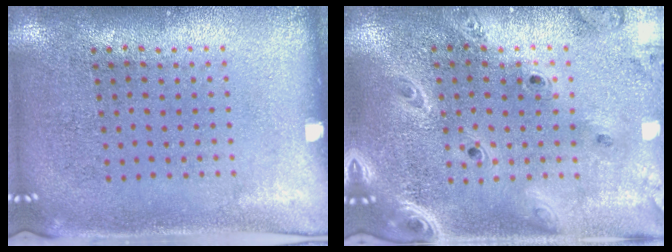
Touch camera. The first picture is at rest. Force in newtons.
{"total": 2.7, "press": 2.3, "slide": 1.4}